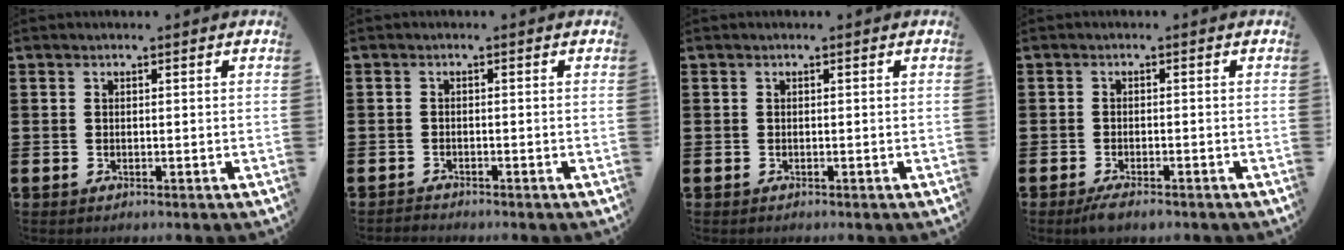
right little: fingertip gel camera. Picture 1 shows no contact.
{"total": 0.9, "force": [-0.9, 0.1, -0.1], "torque": [-0.001, 0.000, -0.019]}
{"total": 0.0}
{"total": 1.8, "force": [-1.4, 0.4, 1.1], "torque": [-0.020, 0.003, -0.027]}